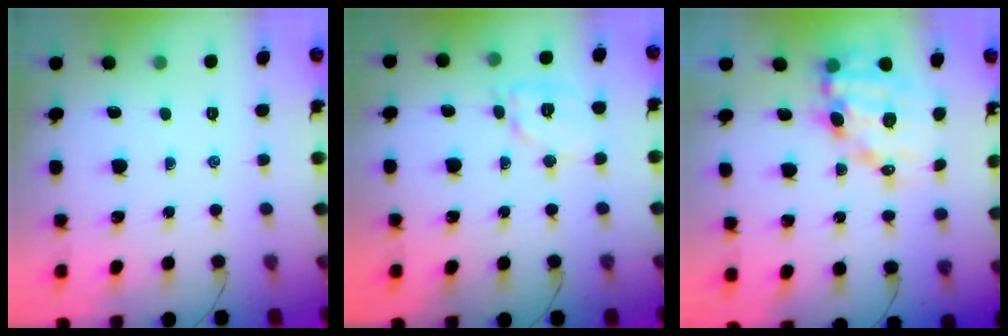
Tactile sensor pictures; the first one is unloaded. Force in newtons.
{"total": 10.3, "press": 10.3, "slide": 0.3}
{"total": 11.7, "press": 11.2, "slide": 3.2}